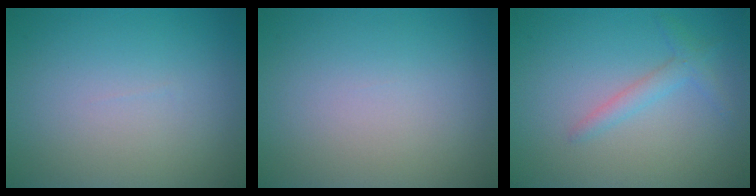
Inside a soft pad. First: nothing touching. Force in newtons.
{"total": 0.0}
{"total": 1.7, "press": 1.7, "slide": 0.1}